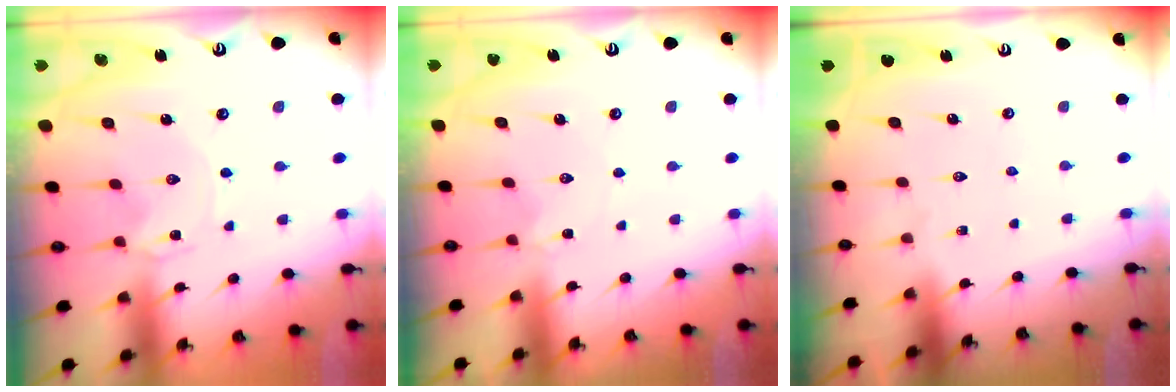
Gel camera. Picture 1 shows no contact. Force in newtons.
{"total": 2.2, "press": 2.2, "slide": 0.4}
{"total": 0.0}